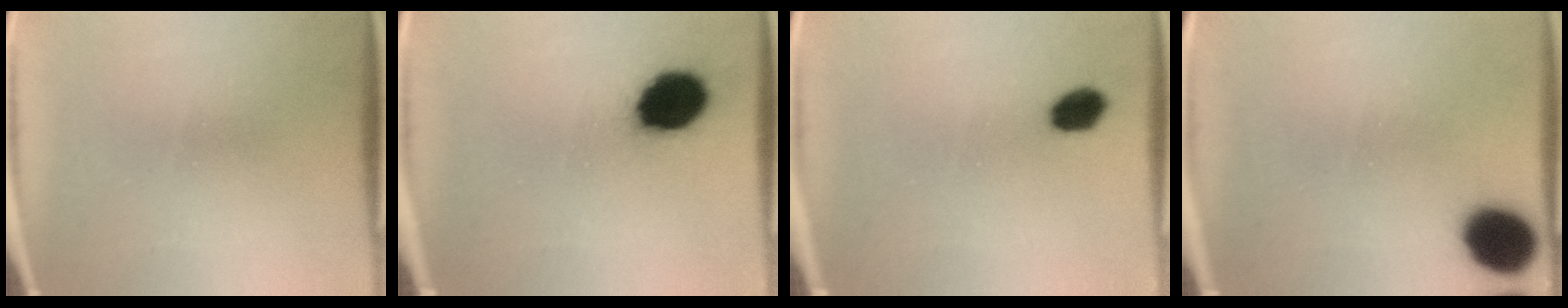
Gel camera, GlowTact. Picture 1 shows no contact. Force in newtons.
{"total": 12.5}
{"total": 4.4}
{"total": 12.0}